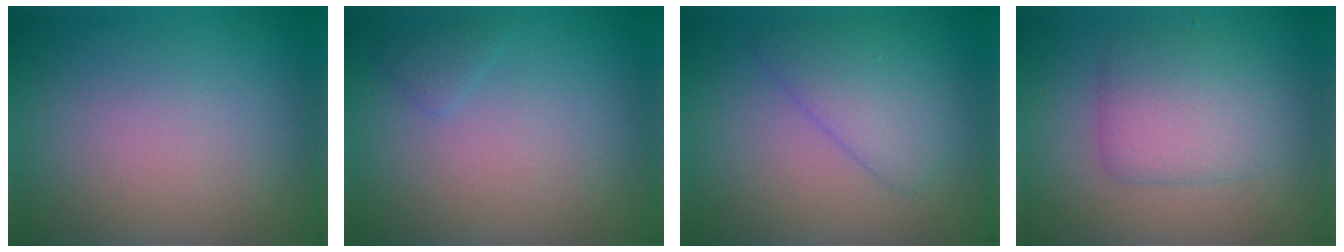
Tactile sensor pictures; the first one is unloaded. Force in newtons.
{"total": 0.9, "press": 0.9, "slide": 0.1}
{"total": 3.3, "press": 3.3, "slide": 0.2}
{"total": 3.8, "press": 3.8, "slide": 0.2}